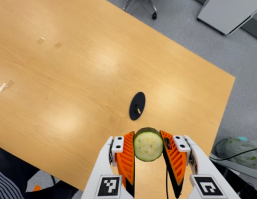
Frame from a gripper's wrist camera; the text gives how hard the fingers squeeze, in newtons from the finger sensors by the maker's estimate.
{"total": 10.6, "left": 10.3, "right": 10.8}